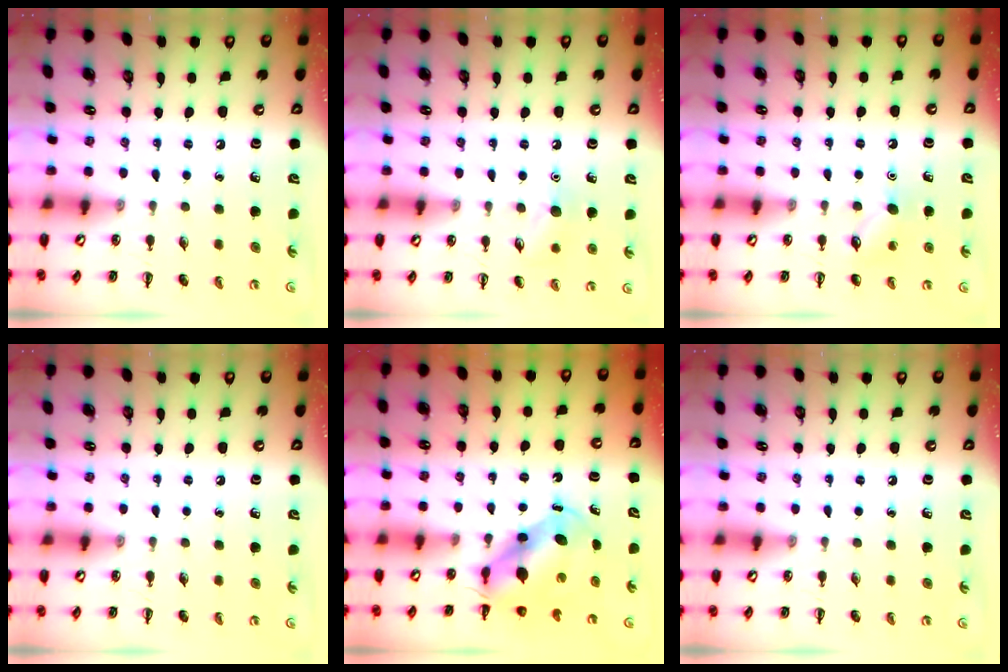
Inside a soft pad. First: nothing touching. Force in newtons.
{"total": 7.5, "press": 7.3, "slide": 1.6}
{"total": 7.1, "press": 7.1, "slide": 1.1}
{"total": 0.0}
{"total": 5.6, "press": 5.5, "slide": 1.3}
{"total": 0.0}